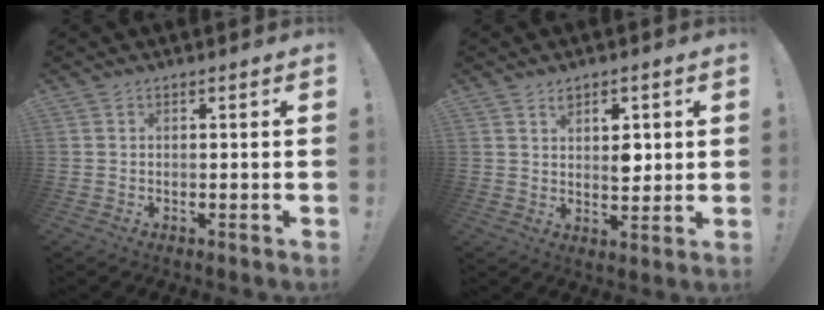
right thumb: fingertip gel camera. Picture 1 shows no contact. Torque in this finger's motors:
{"motor_torque": [0.08, 0.01, 0.33, 0.47, -0.01]}